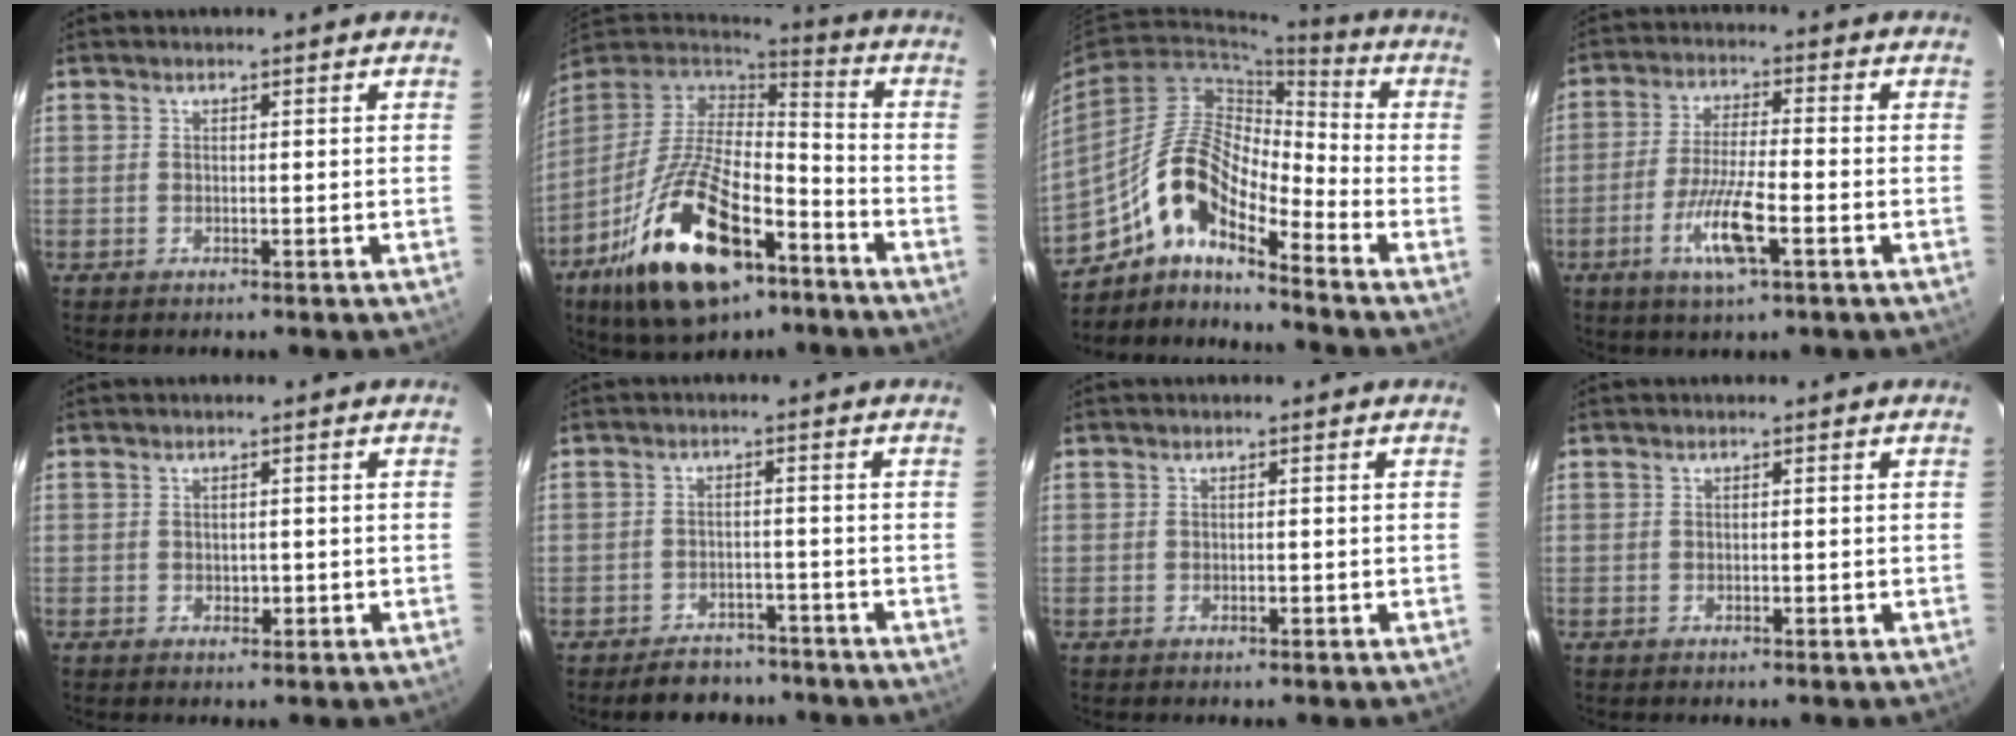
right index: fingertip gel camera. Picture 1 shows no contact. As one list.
[{"total": 22.9, "force": [-12.8, 8.6, 17.0], "torque": [-0.335, -0.019, -0.224]}, {"total": 13.2, "force": [-9.1, 3.5, 8.9], "torque": [-0.168, 0.029, -0.164]}, {"total": 9.0, "force": [-3.8, 1.0, 8.1], "torque": [-0.158, -0.011, -0.069]}, {"total": 1.4, "force": [-0.3, 1.0, 1.0], "torque": [-0.013, 0.001, 0.000]}, {"total": 5.6, "force": [-4.7, 2.8, 0.9], "torque": [-0.011, 0.005, -0.071]}, {"total": 0.8, "force": [-0.2, 0.4, 0.6], "torque": [-0.012, 0.000, -0.003]}, {"total": 0.5, "force": [-0.1, 0.3, 0.4], "torque": [-0.009, -0.001, -0.001]}]